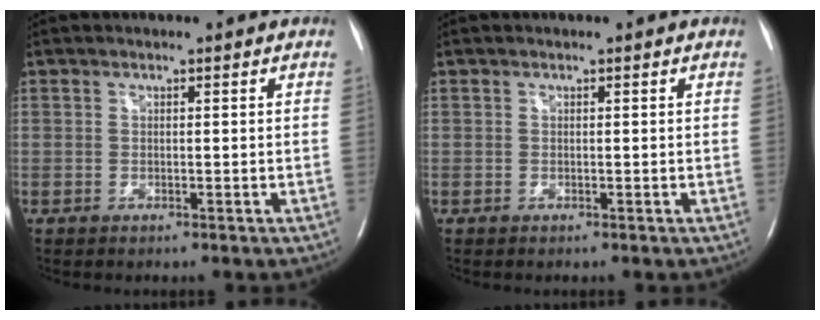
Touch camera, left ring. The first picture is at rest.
{"total": 0.0}